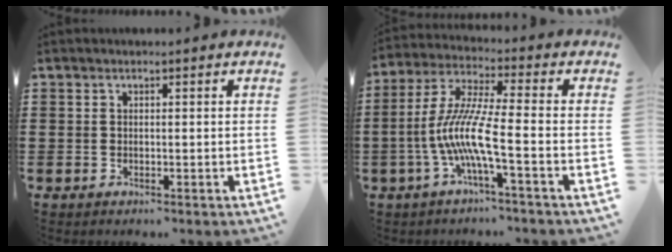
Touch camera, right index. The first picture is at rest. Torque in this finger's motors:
{"motor_torque": [1.21, -0.14, 1.05, 0.21]}